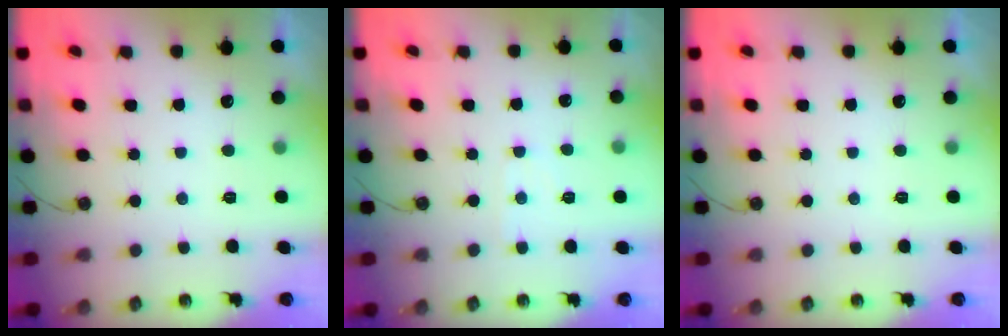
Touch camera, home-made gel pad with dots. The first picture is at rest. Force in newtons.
{"total": 3.3, "press": 3.2, "slide": 0.5}
{"total": 0.0}